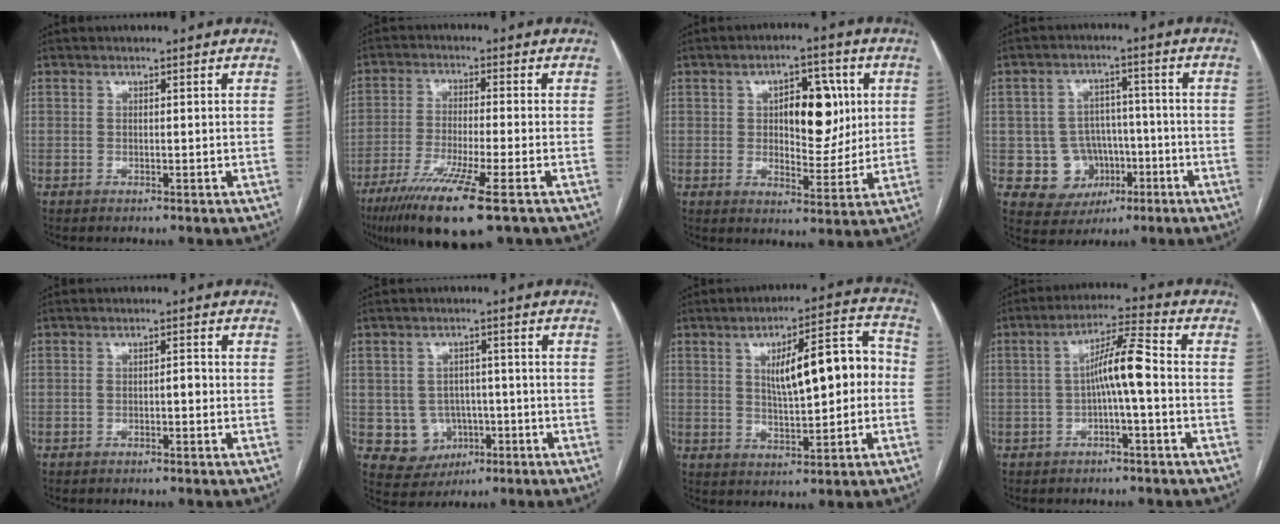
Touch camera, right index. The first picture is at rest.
{"total": 12.6, "force": [-7.5, 0.6, 10.1], "torque": [-0.184, -0.034, -0.125]}
{"total": 10.0, "force": [2.3, 4.7, 8.6], "torque": [-0.114, 0.015, 0.040]}
{"total": 8.2, "force": [-2.1, 7.7, 1.9], "torque": [-0.023, 0.028, -0.023]}
{"total": 1.7, "force": [-0.5, 0.6, 1.5], "torque": [-0.022, 0.006, -0.008]}
{"total": 6.3, "force": [-1.4, 6.0, 1.5], "torque": [-0.020, 0.015, -0.008]}
{"total": 12.5, "force": [0.9, 3.7, 11.9], "torque": [-0.174, 0.038, 0.019]}
{"total": 7.3, "force": [-0.7, 0.6, 7.3], "torque": [-0.127, 0.025, -0.014]}